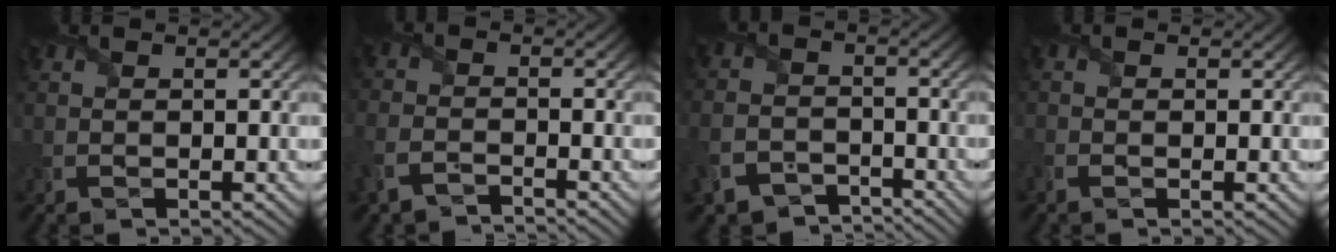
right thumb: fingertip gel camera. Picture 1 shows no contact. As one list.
[{"total": 4.6, "force": [-3.6, 1.8, 2.0], "torque": [-0.053, -0.008, -0.085]}, {"total": 6.5, "force": [-4.8, 3.7, 2.3], "torque": [-0.060, -0.023, -0.088]}, {"total": 1.4, "force": [-0.7, 0.8, 0.9], "torque": [-0.026, -0.005, -0.017]}]